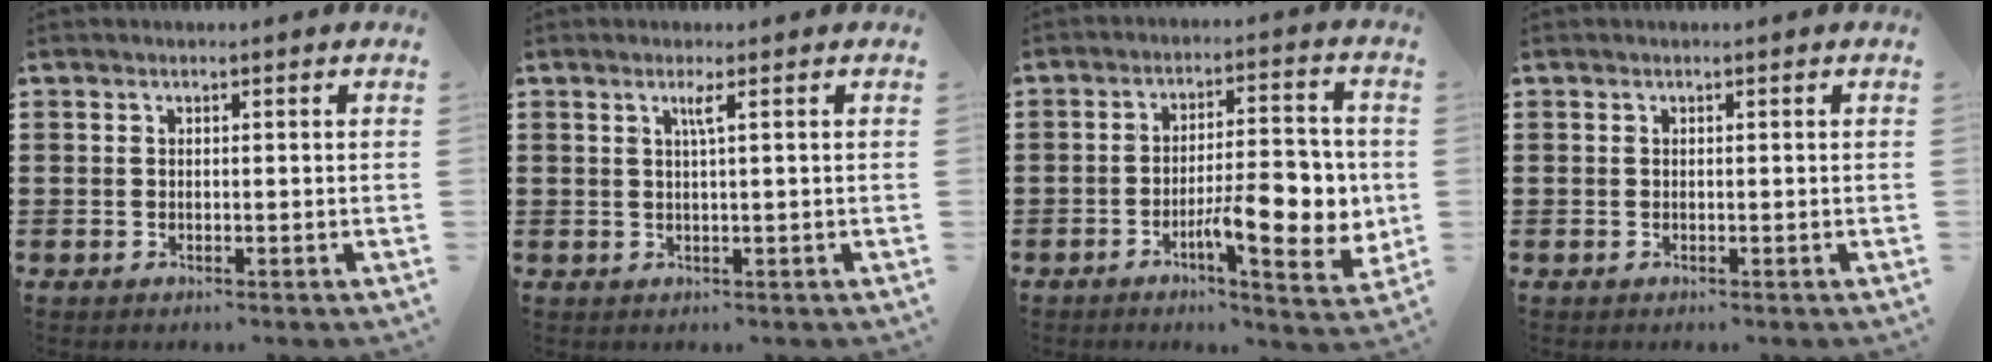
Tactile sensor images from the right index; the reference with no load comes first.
{"total": 1.9, "force": [0.6, -0.3, 1.7], "torque": [-0.034, -0.004, 0.008]}
{"total": 11.7, "force": [-2.6, 4.1, 10.6], "torque": [-0.144, -0.005, -0.043]}
{"total": 0.0}